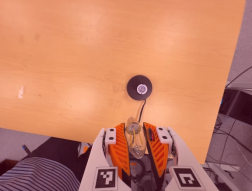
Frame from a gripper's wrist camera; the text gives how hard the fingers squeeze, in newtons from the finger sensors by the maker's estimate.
{"total": 21.7, "left": 23.6, "right": 19.8}